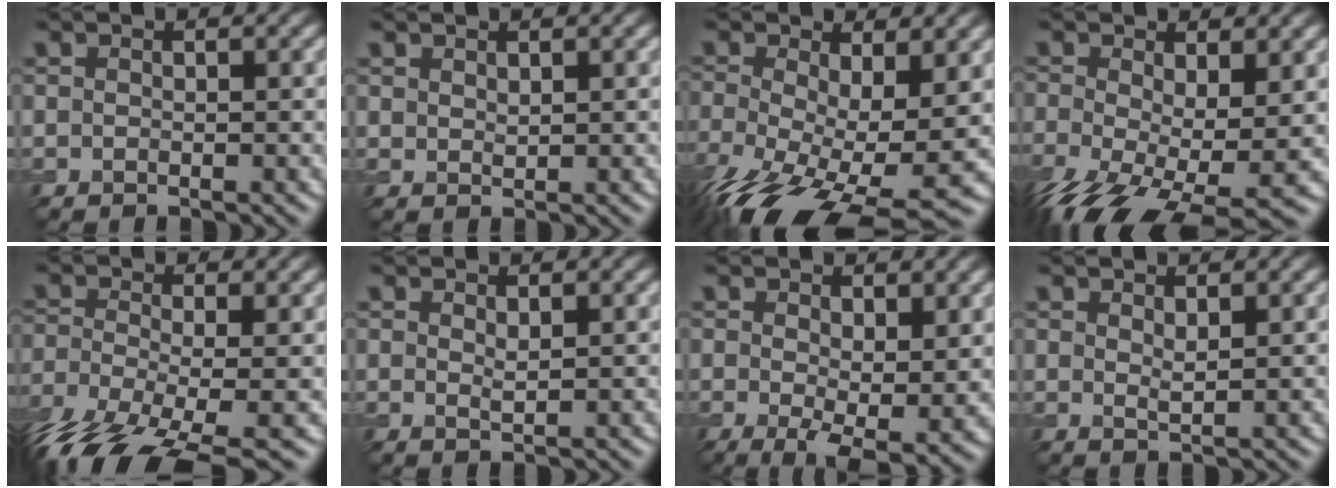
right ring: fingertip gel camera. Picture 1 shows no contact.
{"total": 0.8, "force": [0.7, 0.3, 0.3], "torque": [-0.010, -0.001, 0.017]}
{"total": 14.5, "force": [-5.1, 6.1, 12.0], "torque": [-0.231, -0.053, -0.071]}
{"total": 10.5, "force": [-4.2, 4.6, 8.5], "torque": [-0.181, -0.052, -0.063]}
{"total": 10.4, "force": [-6.3, 3.4, 7.6], "torque": [-0.160, -0.029, -0.116]}
{"total": 0.8, "force": [0.5, 0.2, 0.6], "torque": [-0.016, -0.004, 0.010]}
{"total": 5.3, "force": [0.2, 2.2, 4.8], "torque": [-0.081, -0.021, 0.010]}
{"total": 1.1, "force": [0.8, 0.2, 0.6], "torque": [-0.015, -0.001, 0.015]}